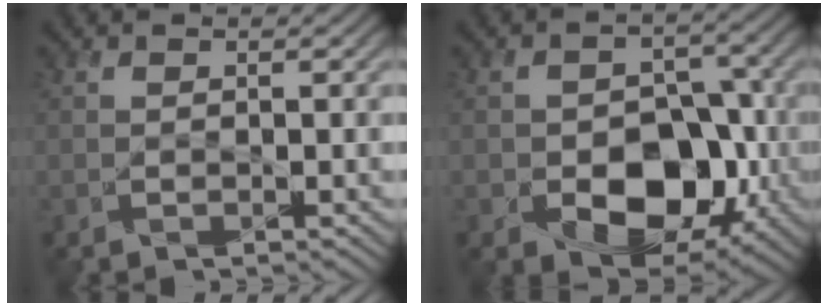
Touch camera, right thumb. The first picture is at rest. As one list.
[{"total": 10.2, "force": [-3.3, 6.9, 6.7], "torque": [-0.095, -0.012, -0.051]}]